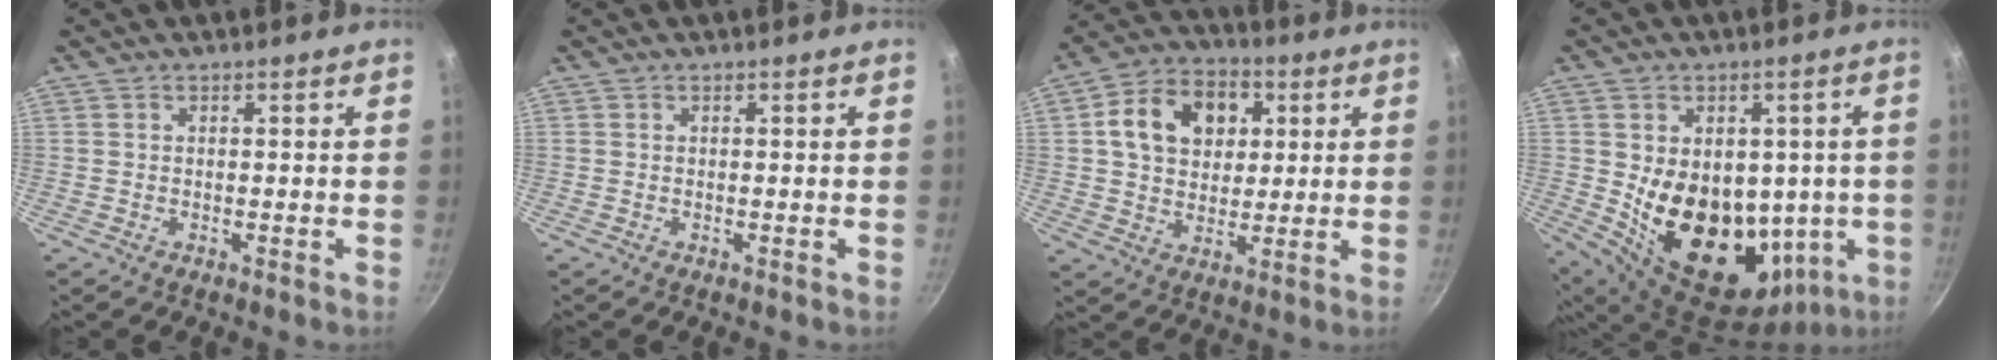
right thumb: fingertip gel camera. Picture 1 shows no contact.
{"total": 0.0}
{"total": 14.1, "force": [3.6, 10.8, 8.4], "torque": [-0.116, 0.014, 0.050]}
{"total": 21.1, "force": [-0.6, 14.9, 15.0], "torque": [-0.208, -0.021, 0.018]}